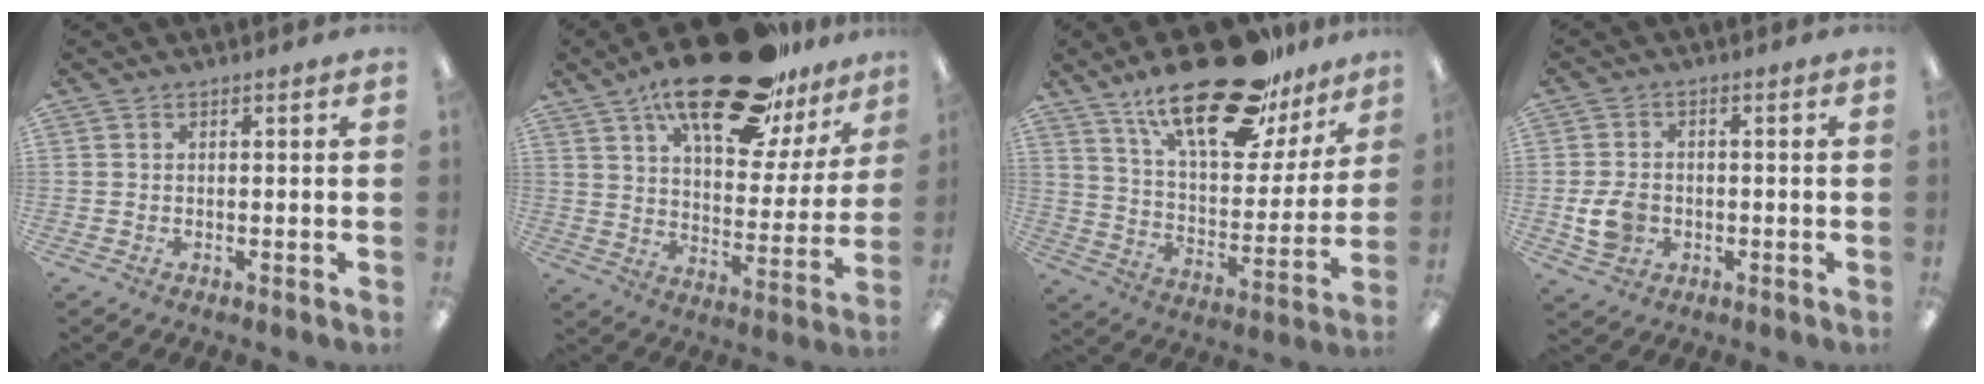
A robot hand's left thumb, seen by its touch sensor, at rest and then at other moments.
{"total": 25.4, "force": [17.7, 9.4, 15.5], "torque": [-0.242, -0.096, 0.293]}
{"total": 26.9, "force": [18.9, 10.6, 16.1], "torque": [-0.242, -0.112, 0.313]}
{"total": 6.6, "force": [-1.4, 5.2, 3.9], "torque": [-0.068, 0.002, -0.027]}